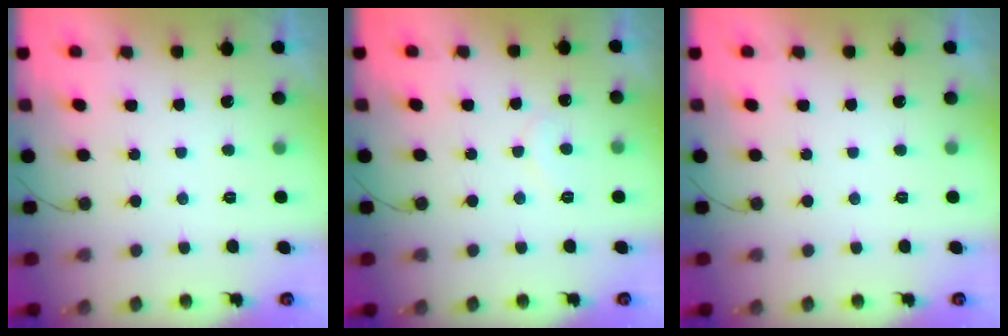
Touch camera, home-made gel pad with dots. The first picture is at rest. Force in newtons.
{"total": 5.1, "press": 5.1, "slide": 0.4}
{"total": 0.0}